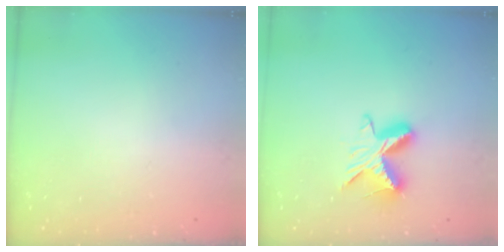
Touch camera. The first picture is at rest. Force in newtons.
{"total": 8.7, "press": 8.7, "slide": 0.2}